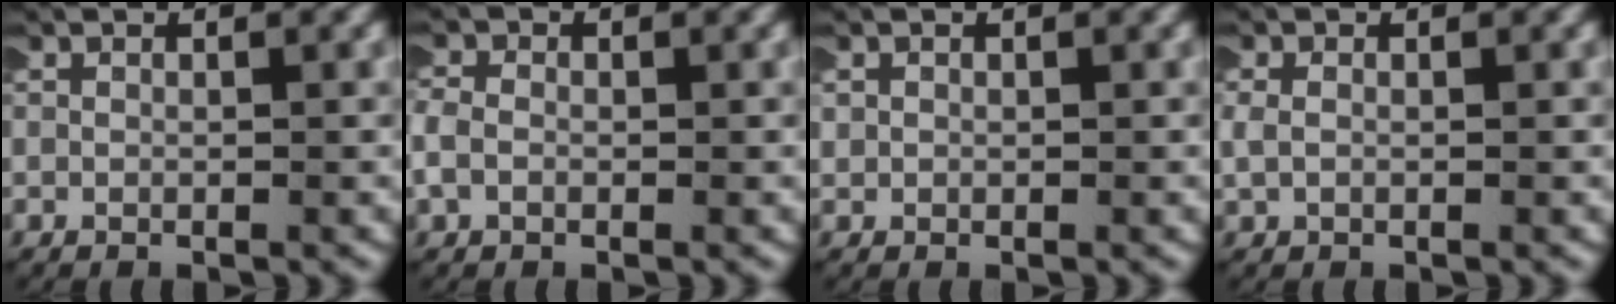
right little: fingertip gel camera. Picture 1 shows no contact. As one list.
[{"total": 2.5, "force": [-0.1, 2.2, 1.3], "torque": [-0.040, 0.001, -0.005]}, {"total": 0.7, "force": [0.2, 0.7, 0.1], "torque": [-0.004, 0.004, 0.002]}, {"total": 1.5, "force": [0.3, 1.1, 0.9], "torque": [-0.032, -0.002, 0.007]}]